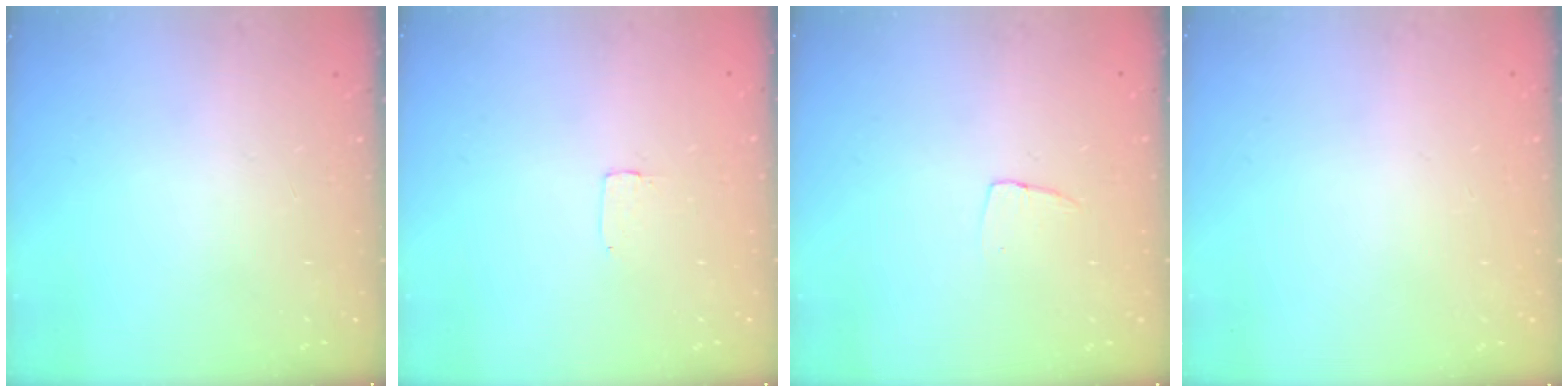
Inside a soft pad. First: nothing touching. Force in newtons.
{"total": 1.7, "press": 1.7, "slide": 0.1}
{"total": 4.5, "press": 4.4, "slide": 0.3}
{"total": 0.8, "press": 0.4, "slide": 0.7}